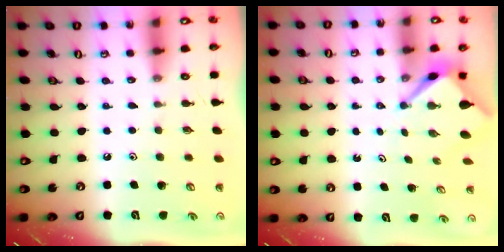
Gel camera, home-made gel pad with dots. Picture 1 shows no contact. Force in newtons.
{"total": 3.3, "press": 3.3, "slide": 0.2}